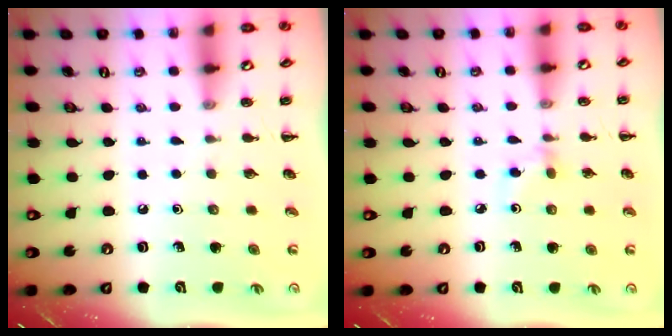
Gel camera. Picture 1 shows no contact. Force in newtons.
{"total": 3.0, "press": 2.8, "slide": 1.2}